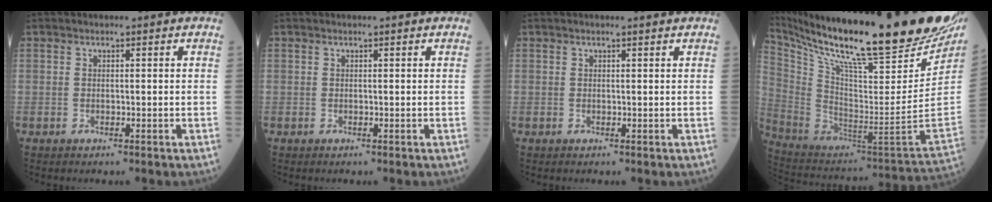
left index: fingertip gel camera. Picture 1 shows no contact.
{"total": 0.0}
{"total": 1.0, "force": [0.9, -0.2, 0.4], "torque": [-0.010, 0.002, 0.014]}
{"total": 35.8, "force": [29.0, 4.0, 20.7], "torque": [-0.369, -0.099, 0.432]}